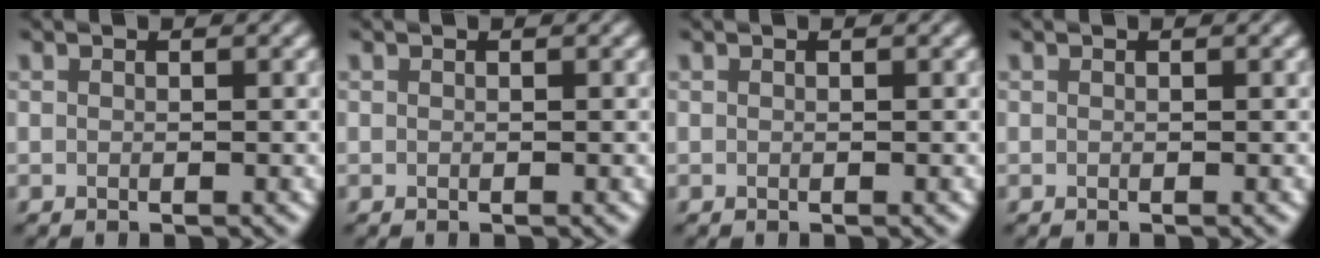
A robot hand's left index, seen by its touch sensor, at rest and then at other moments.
{"total": 0.0}
{"total": 0.0}
{"total": 0.0}